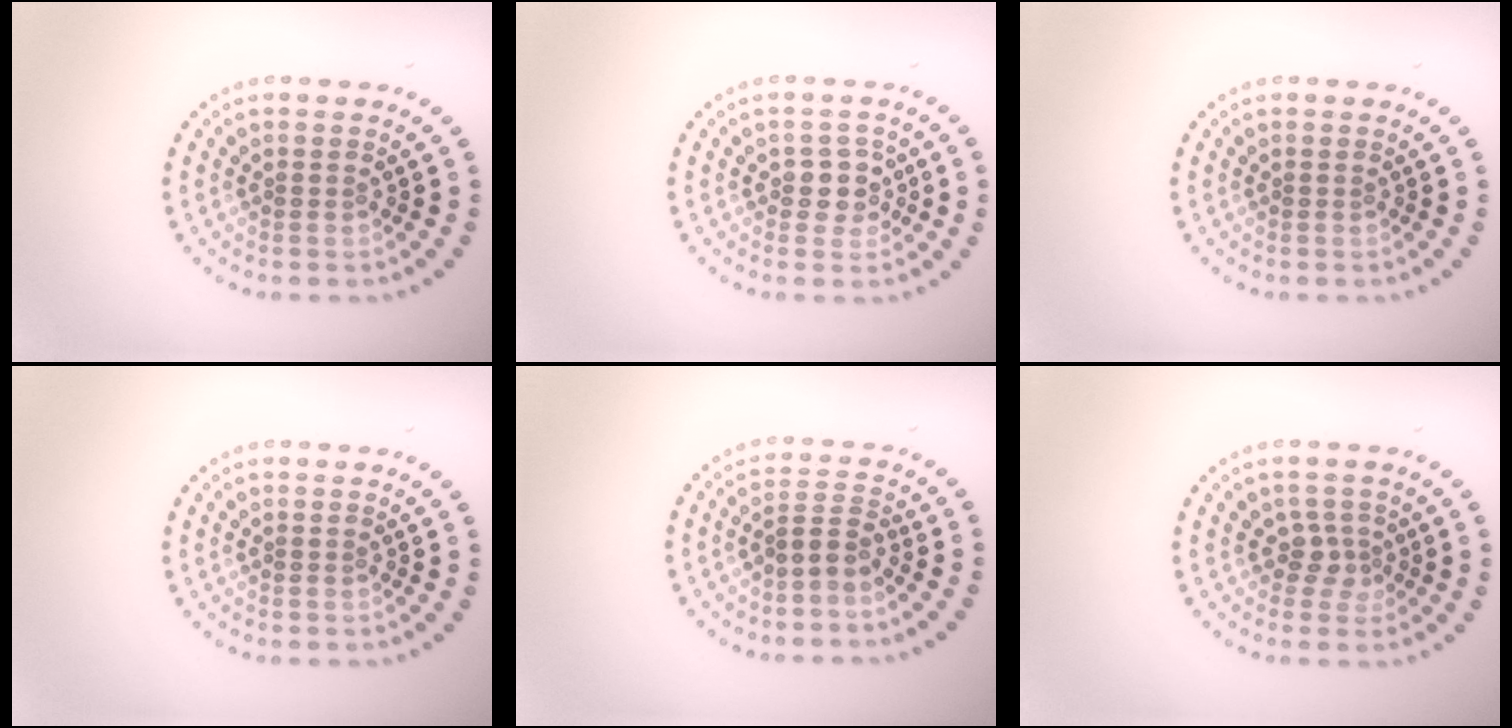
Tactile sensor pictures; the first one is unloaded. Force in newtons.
{"total": 2.4, "press": 2.1, "slide": 1.2}
{"total": 0.0}
{"total": 0.0}
{"total": 2.1, "press": 1.4, "slide": 1.6}
{"total": 1.8, "press": 1.3, "slide": 1.3}